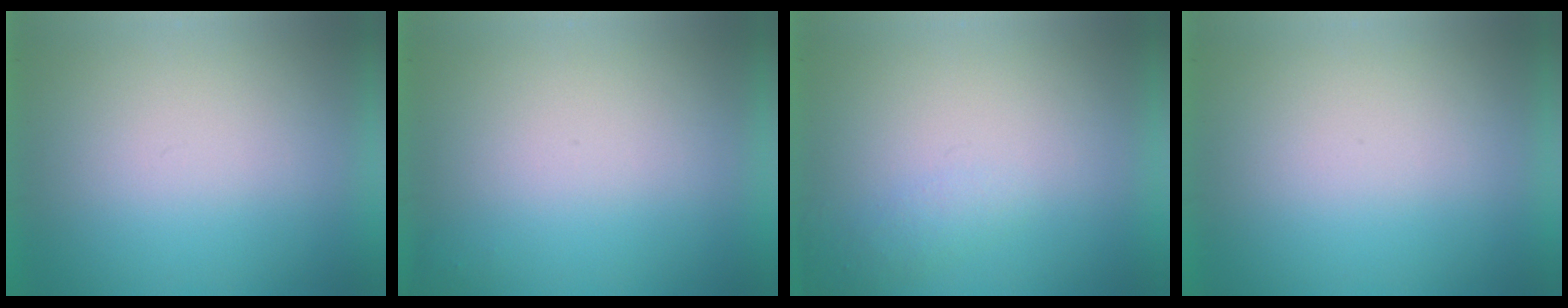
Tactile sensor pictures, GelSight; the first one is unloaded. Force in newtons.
{"total": 1.1}
{"total": 1.2}
{"total": 0.0}